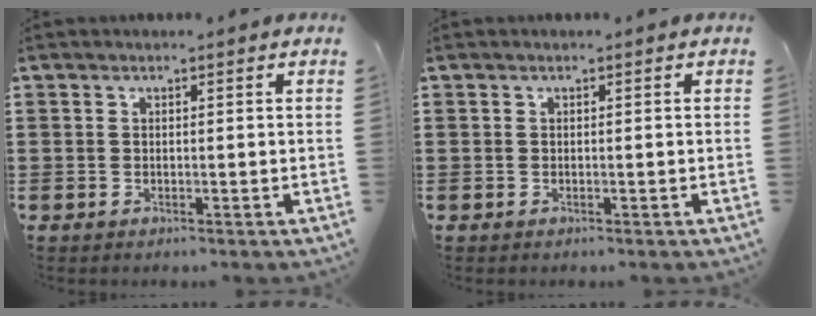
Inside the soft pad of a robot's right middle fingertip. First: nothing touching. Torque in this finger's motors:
{"motor_torque": [-0.18, 0.26, -0.03, 0.01]}